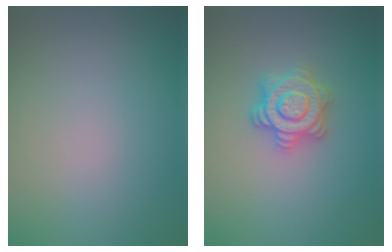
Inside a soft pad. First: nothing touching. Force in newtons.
{"total": 3.7, "press": 3.6, "slide": 0.6}